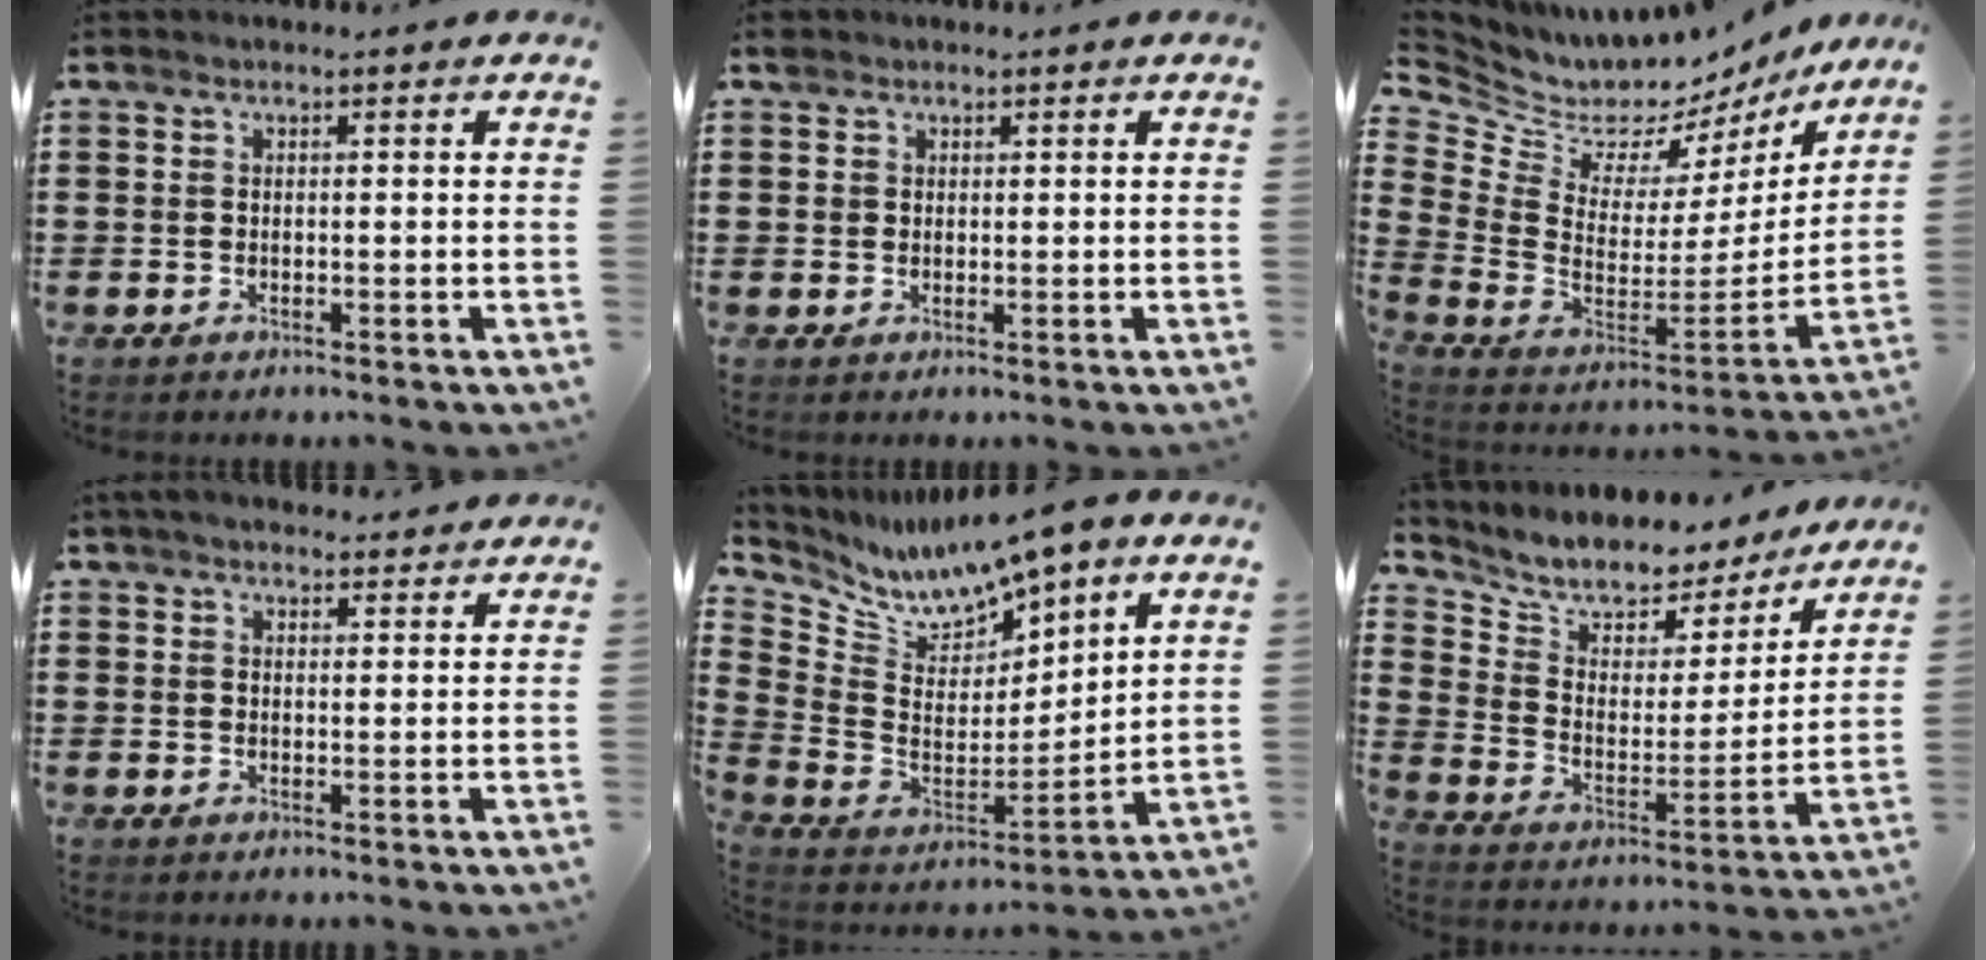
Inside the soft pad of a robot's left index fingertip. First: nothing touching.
{"total": 1.5, "force": [0.9, 1.1, 0.2], "torque": [-0.009, 0.006, 0.018]}
{"total": 6.0, "force": [5.3, 2.8, 0.0], "torque": [-0.046, -0.058, 0.091]}
{"total": 3.2, "force": [2.9, 0.9, 0.9], "torque": [-0.025, 0.001, 0.055]}
{"total": 9.2, "force": [8.5, 2.2, 2.6], "torque": [-0.095, -0.058, 0.149]}
{"total": 6.9, "force": [6.2, 2.8, 1.0], "torque": [-0.048, -0.051, 0.101]}